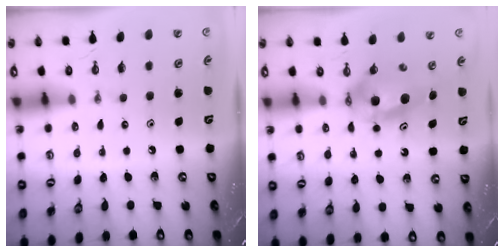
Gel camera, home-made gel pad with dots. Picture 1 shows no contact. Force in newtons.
{"total": 7.1, "press": 6.4, "slide": 3.1}